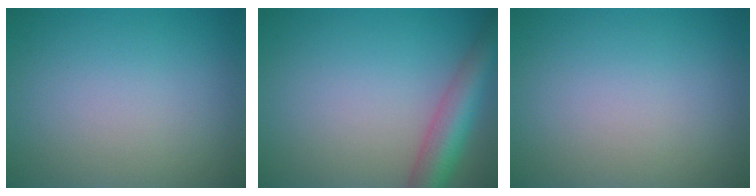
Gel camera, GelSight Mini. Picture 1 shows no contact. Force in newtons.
{"total": 5.3, "press": 5.3, "slide": 0.3}
{"total": 0.0}